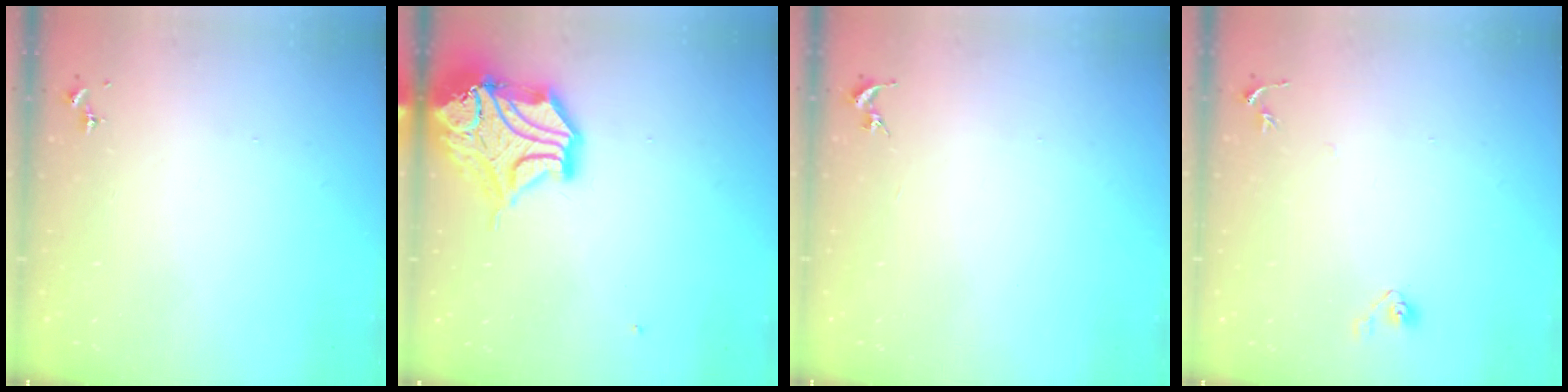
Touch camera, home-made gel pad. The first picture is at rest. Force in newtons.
{"total": 18.1, "press": 17.9, "slide": 2.5}
{"total": 0.0}
{"total": 4.5, "press": 4.4, "slide": 0.8}